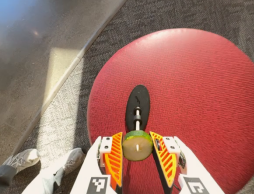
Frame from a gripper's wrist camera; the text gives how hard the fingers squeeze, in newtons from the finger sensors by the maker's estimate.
{"total": 9.8, "left": 9.8, "right": 9.7}